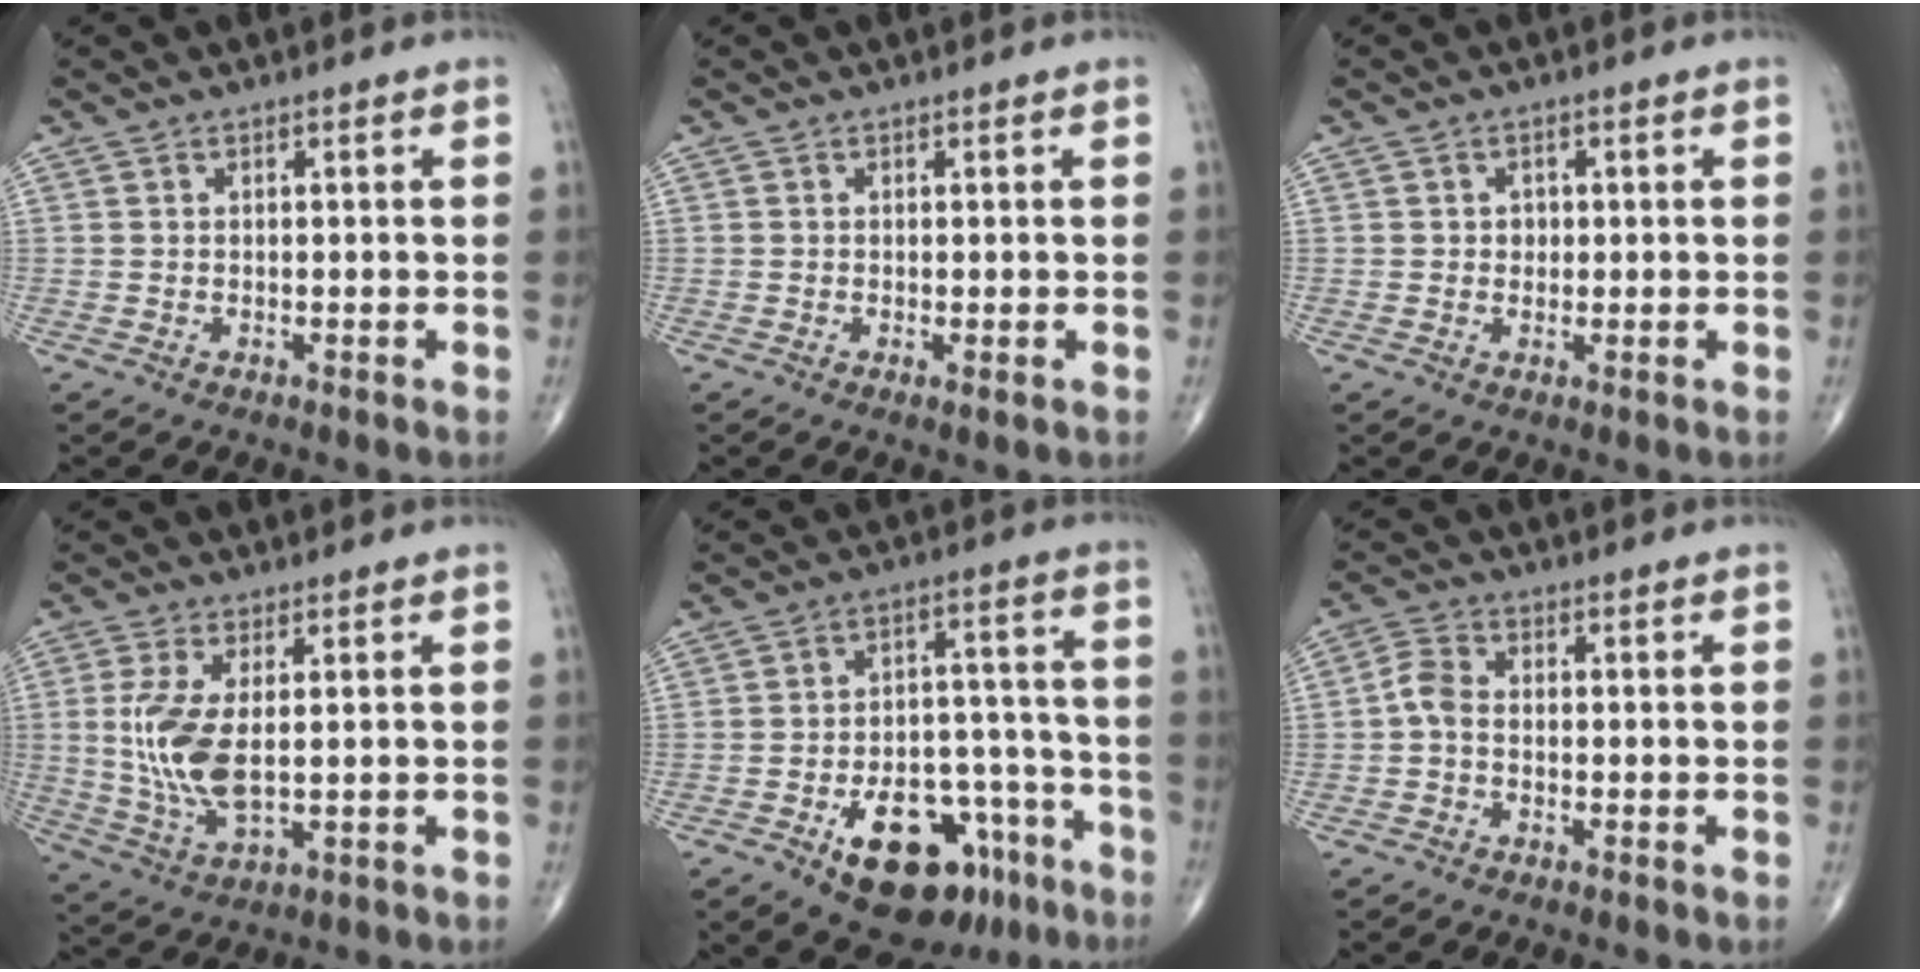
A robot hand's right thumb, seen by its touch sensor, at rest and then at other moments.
{"total": 0.8, "force": [-0.1, 0.1, 0.8], "torque": [-0.017, -0.004, -0.005]}
{"total": 1.8, "force": [0.2, 1.6, 0.8], "torque": [0.003, 0.004, 0.001]}
{"total": 10.3, "force": [0.6, 4.4, 9.3], "torque": [-0.210, -0.013, 0.022]}
{"total": 18.3, "force": [-10.0, 10.0, 11.6], "torque": [-0.124, 0.075, -0.139]}
{"total": 3.6, "force": [-0.8, 2.2, 2.7], "torque": [-0.050, 0.012, -0.027]}